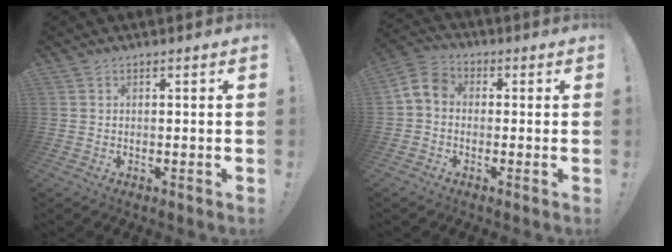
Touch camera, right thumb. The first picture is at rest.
{"total": 6.4, "force": [-0.7, 4.9, 4.1], "torque": [-0.095, 0.016, -0.008]}